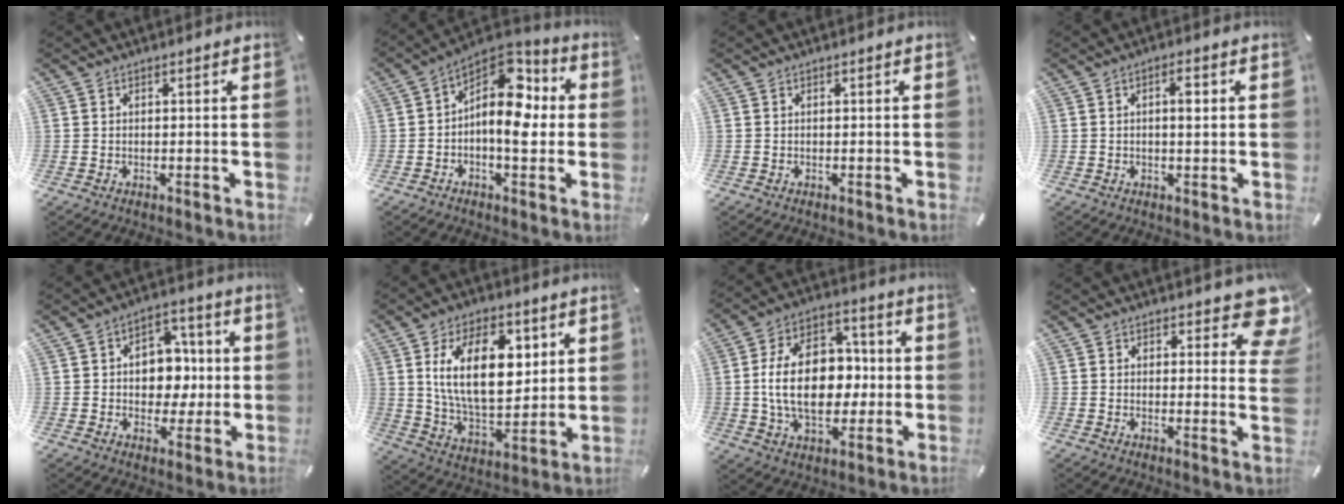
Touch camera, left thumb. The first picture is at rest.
{"total": 12.7, "force": [1.2, 7.5, 10.2], "torque": [-0.155, -0.028, 0.014]}
{"total": 0.0}
{"total": 3.3, "force": [0.6, 1.1, 3.0], "torque": [-0.047, 0.001, 0.003]}
{"total": 9.5, "force": [0.2, 8.2, 4.8], "torque": [-0.060, 0.006, 0.005]}
{"total": 18.0, "force": [5.7, 10.4, 13.5], "torque": [-0.246, -0.003, 0.095]}
{"total": 18.6, "force": [-0.3, 12.8, 13.5], "torque": [-0.254, 0.009, -0.007]}
{"total": 9.0, "force": [5.7, 4.3, 5.4], "torque": [-0.043, -0.040, 0.096]}